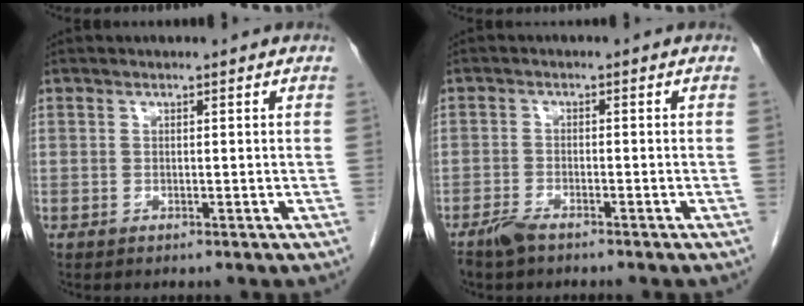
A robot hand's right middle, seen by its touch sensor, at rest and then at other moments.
{"total": 2.8, "force": [-2.3, 0.5, 1.5], "torque": [-0.035, -0.004, -0.043]}